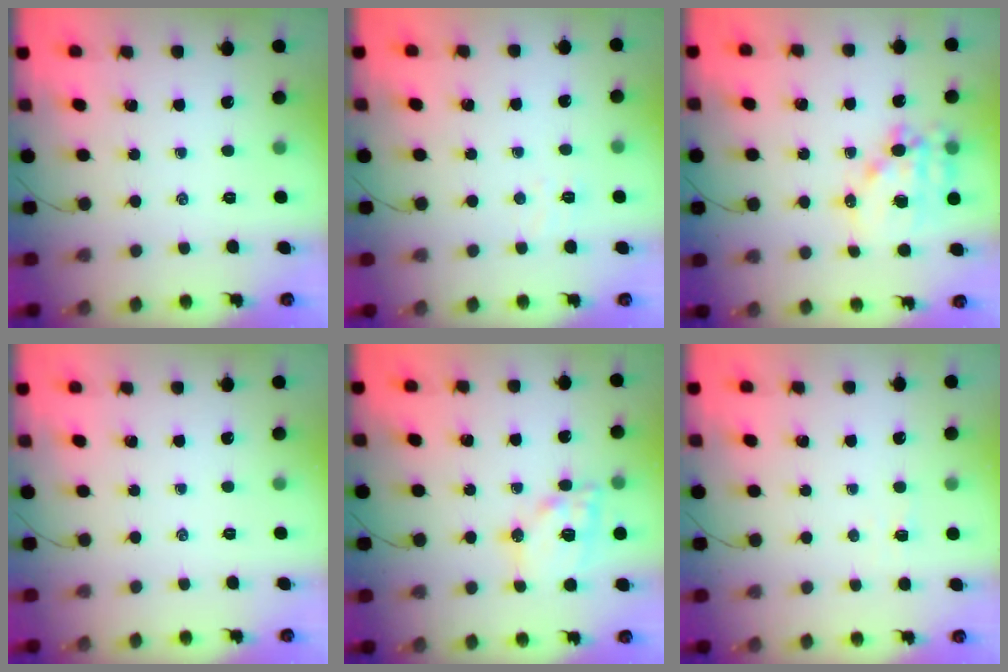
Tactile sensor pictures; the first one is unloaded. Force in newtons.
{"total": 3.7, "press": 3.5, "slide": 1.0}
{"total": 14.0, "press": 13.6, "slide": 3.1}
{"total": 0.0}
{"total": 14.4, "press": 14.1, "slide": 2.8}
{"total": 1.2, "press": 1.1, "slide": 0.5}